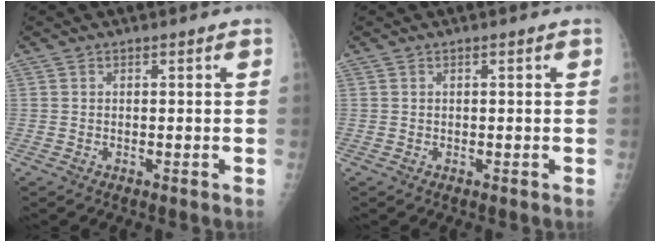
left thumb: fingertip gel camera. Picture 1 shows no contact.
{"total": 0.0}